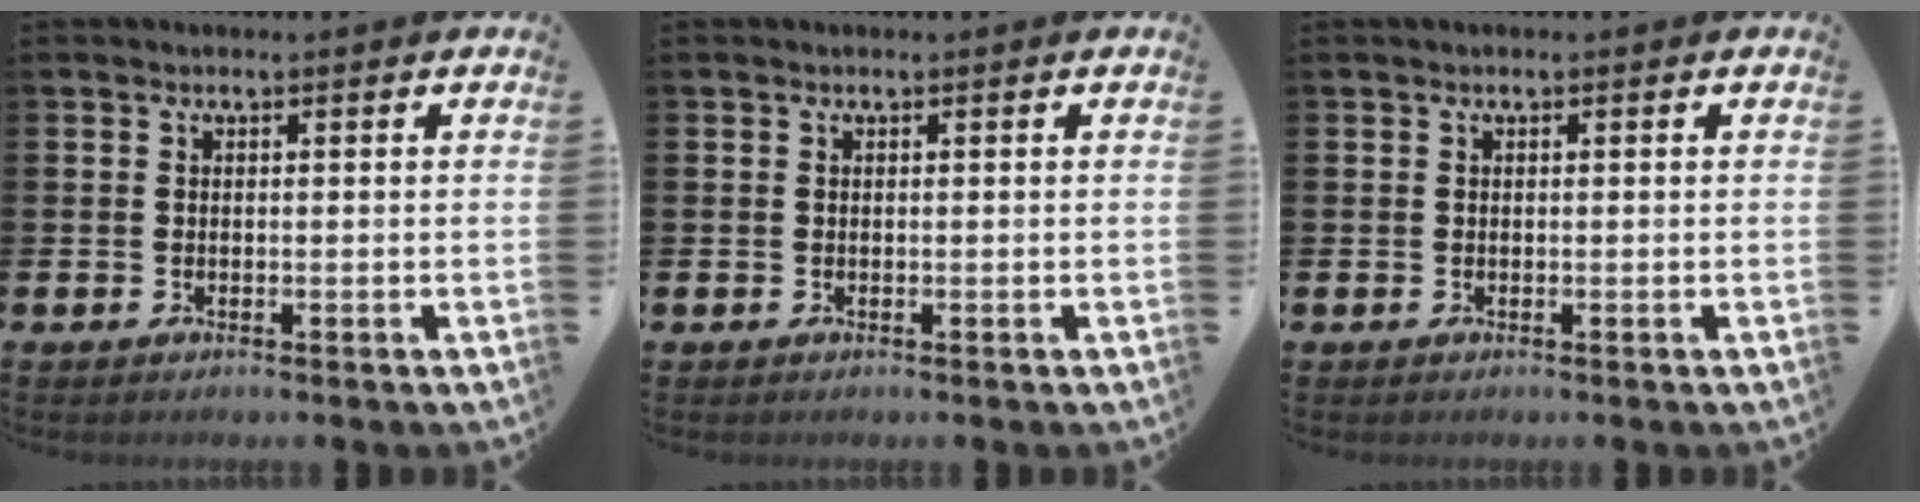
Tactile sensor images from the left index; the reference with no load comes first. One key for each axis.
{"total": 0.0}
{"total": 0.0}